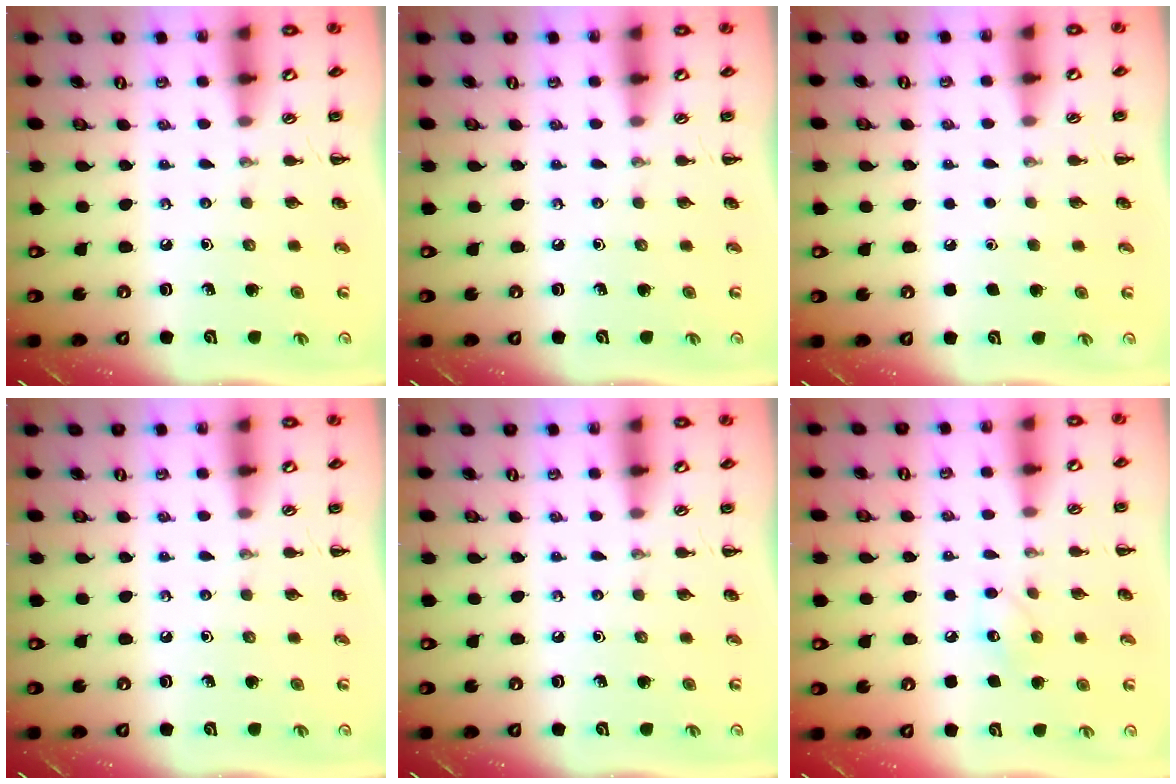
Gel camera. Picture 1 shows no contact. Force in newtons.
{"total": 0.0}
{"total": 1.6, "press": 1.6, "slide": 0.1}
{"total": 0.0}
{"total": 0.0}
{"total": 7.3, "press": 7.1, "slide": 1.3}